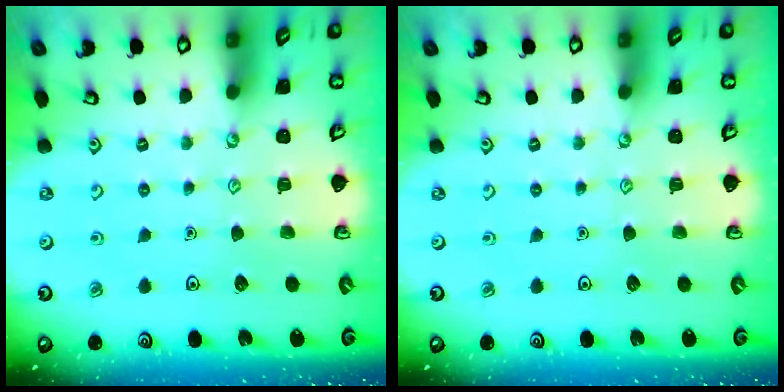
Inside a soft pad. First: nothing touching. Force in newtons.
{"total": 0.0}